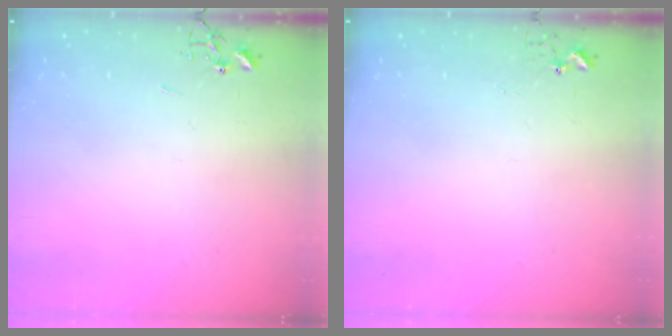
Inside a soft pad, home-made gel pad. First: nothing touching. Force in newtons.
{"total": 2.7, "press": 2.7, "slide": 0.2}